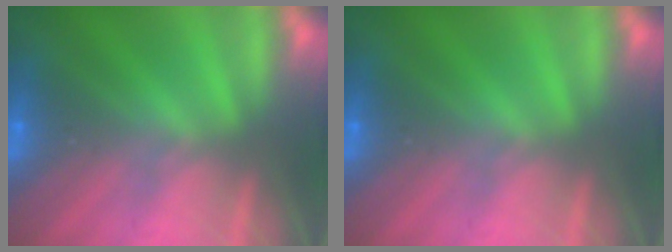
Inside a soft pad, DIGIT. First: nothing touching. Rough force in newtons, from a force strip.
{"total": 0.0}